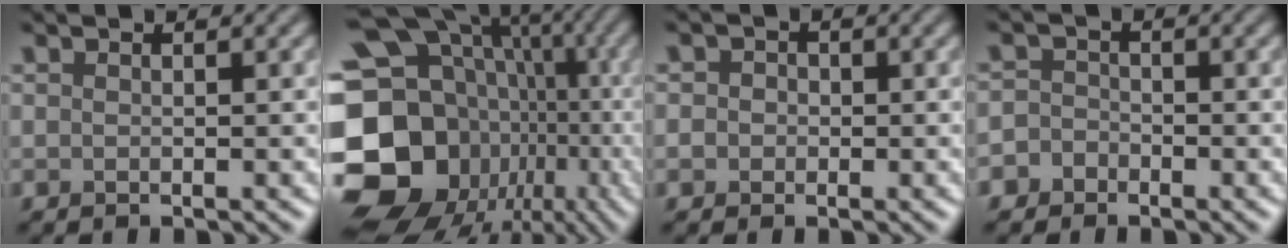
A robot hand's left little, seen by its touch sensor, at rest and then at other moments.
{"total": 19.8, "force": [-3.8, 16.9, 9.6], "torque": [-0.192, -0.003, -0.060]}
{"total": 2.3, "force": [0.0, 2.2, 0.7], "torque": [0.016, 0.011, -0.025]}
{"total": 3.0, "force": [-1.7, 2.4, 0.3], "torque": [0.025, 0.005, -0.046]}